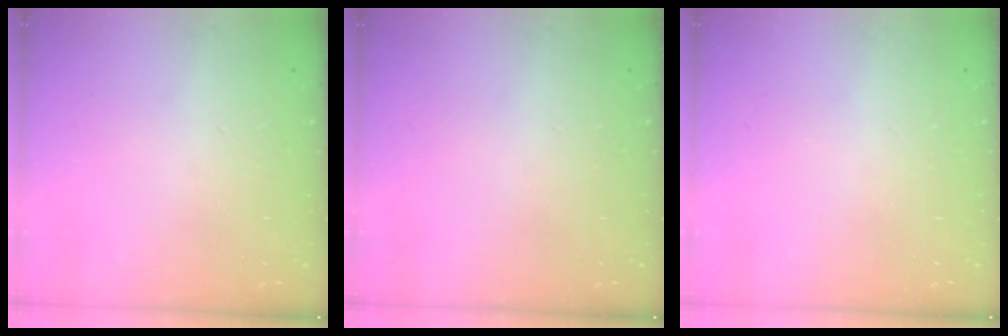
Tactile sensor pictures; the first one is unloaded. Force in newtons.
{"total": 0.0}
{"total": 0.0}